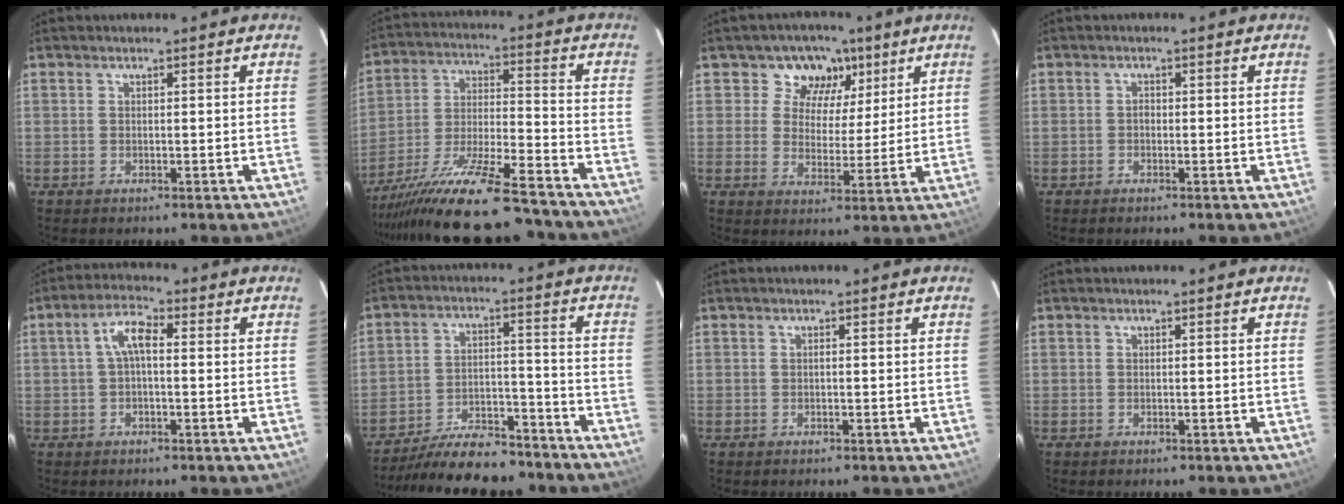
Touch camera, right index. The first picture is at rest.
{"total": 23.9, "force": [-20.5, 2.4, 11.9], "torque": [-0.228, -0.056, -0.324]}
{"total": 8.2, "force": [4.3, 6.7, 2.2], "torque": [-0.029, -0.007, 0.062]}
{"total": 0.7, "force": [-0.3, 0.5, 0.3], "torque": [-0.004, 0.003, -0.008]}
{"total": 4.8, "force": [0.2, 2.0, 4.4], "torque": [-0.088, 0.018, 0.003]}
{"total": 16.9, "force": [-14.8, 5.3, 6.2], "torque": [-0.128, 0.015, -0.209]}
{"total": 0.0}
{"total": 0.0}